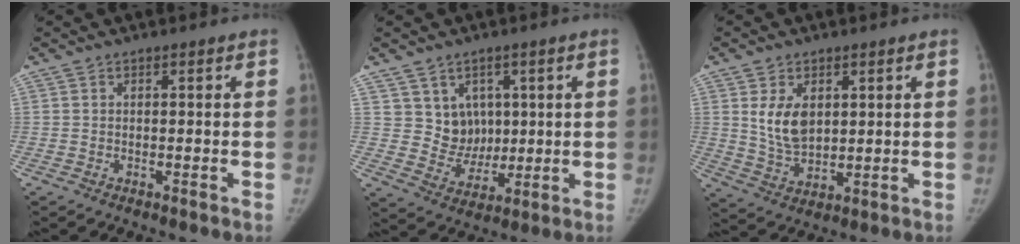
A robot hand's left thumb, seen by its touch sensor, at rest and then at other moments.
{"total": 7.7, "force": [2.9, 6.8, 2.3], "torque": [-0.002, -0.020, 0.063]}
{"total": 8.1, "force": [2.4, 5.3, 5.7], "torque": [-0.080, -0.019, 0.059]}